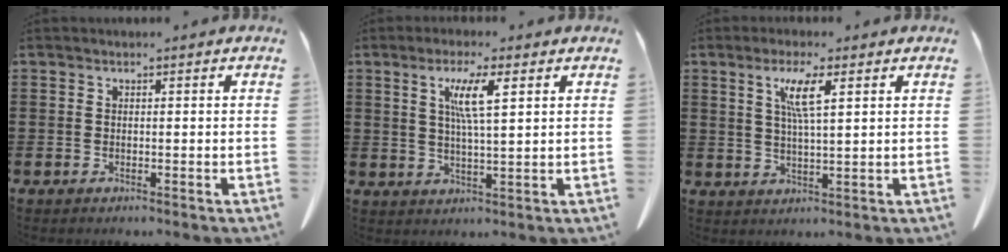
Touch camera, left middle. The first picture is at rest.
{"total": 5.9, "force": [2.6, 0.6, 5.2], "torque": [-0.110, 0.005, 0.039]}
{"total": 5.3, "force": [2.4, 0.5, 4.7], "torque": [-0.099, 0.004, 0.038]}